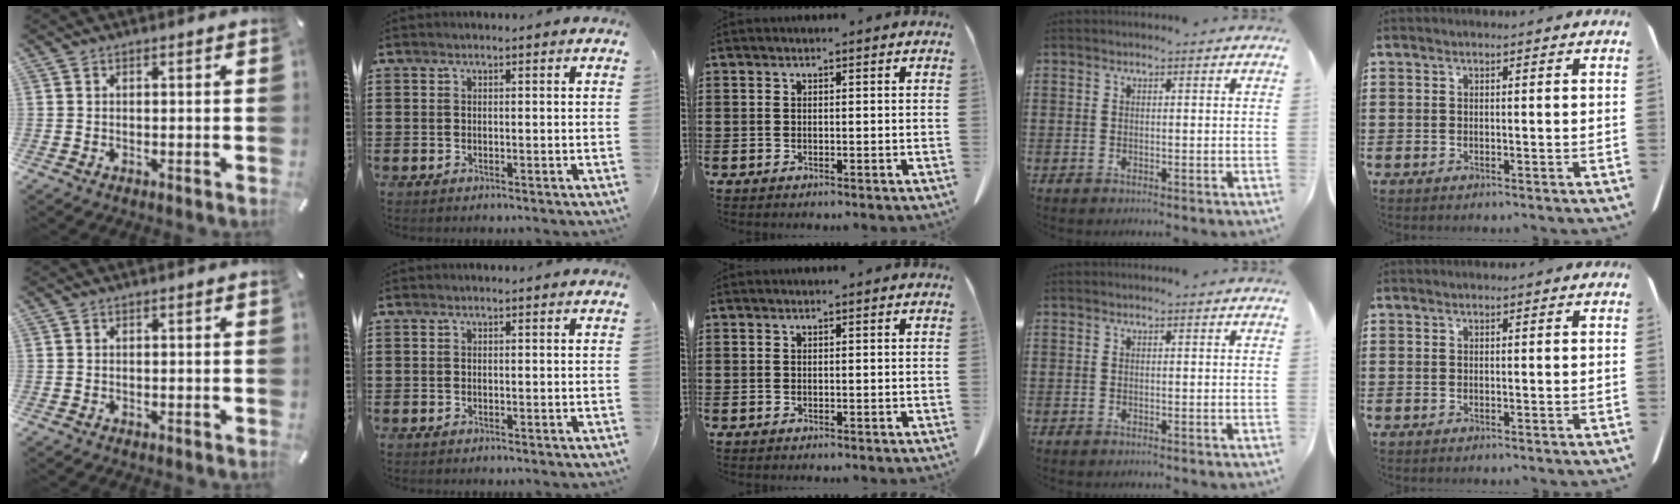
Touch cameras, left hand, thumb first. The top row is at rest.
{}